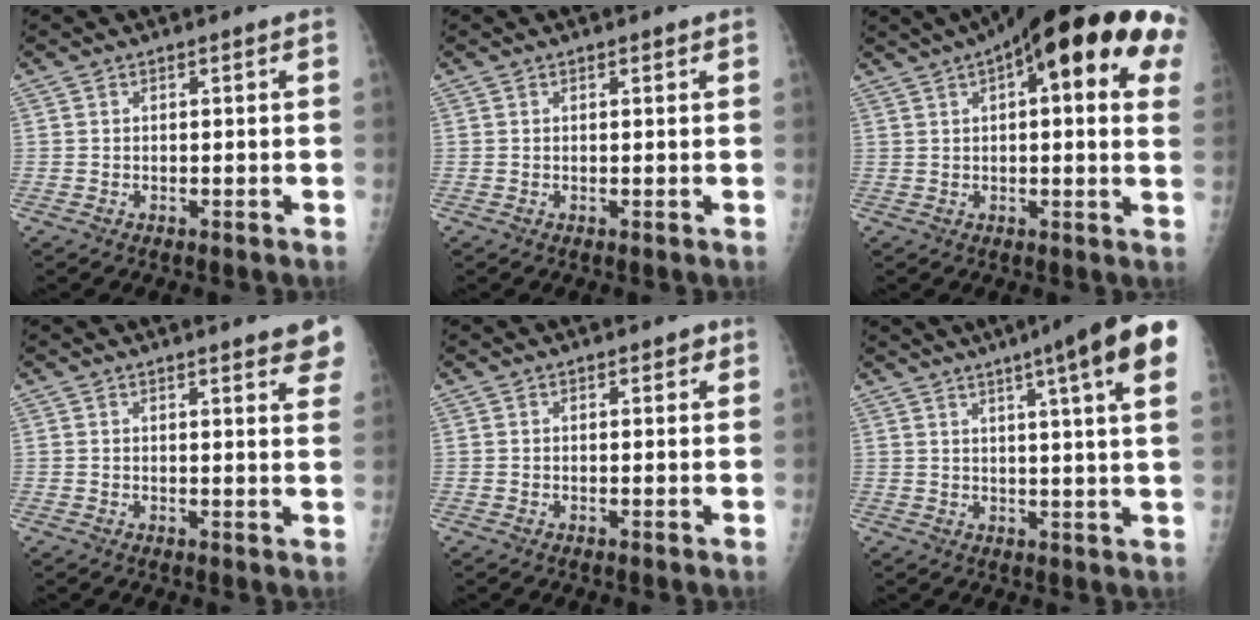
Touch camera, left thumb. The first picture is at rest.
{"total": 0.6, "force": [0.4, 0.3, 0.3], "torque": [-0.002, -0.002, 0.005]}
{"total": 23.1, "force": [8.7, 6.8, 20.3], "torque": [-0.283, 0.023, 0.110]}
{"total": 8.8, "force": [6.4, 1.7, 5.8], "torque": [-0.046, -0.018, 0.064]}
{"total": 1.3, "force": [0.7, 0.8, 0.7], "torque": [0.004, -0.001, 0.005]}
{"total": 17.6, "force": [9.3, 1.3, 14.9], "torque": [-0.197, -0.011, 0.104]}